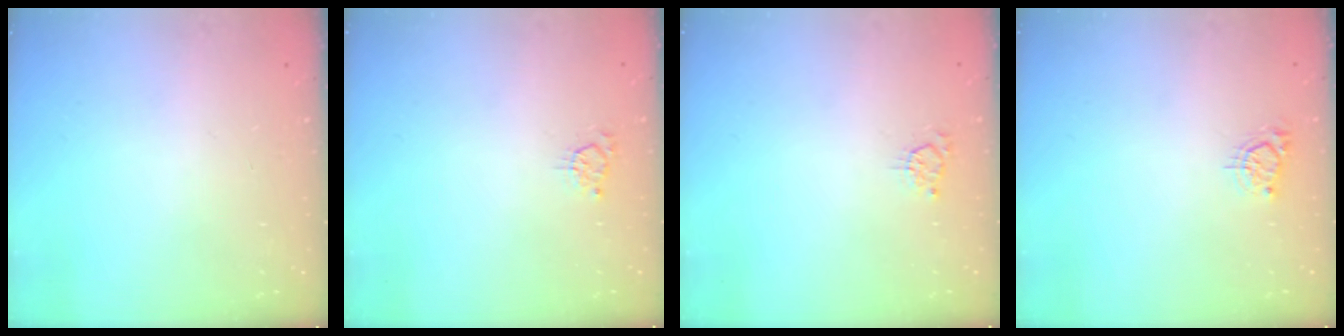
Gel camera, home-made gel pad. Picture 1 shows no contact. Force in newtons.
{"total": 2.5, "press": 2.5, "slide": 0.3}
{"total": 2.5, "press": 2.5, "slide": 0.3}
{"total": 2.5, "press": 2.5, "slide": 0.4}